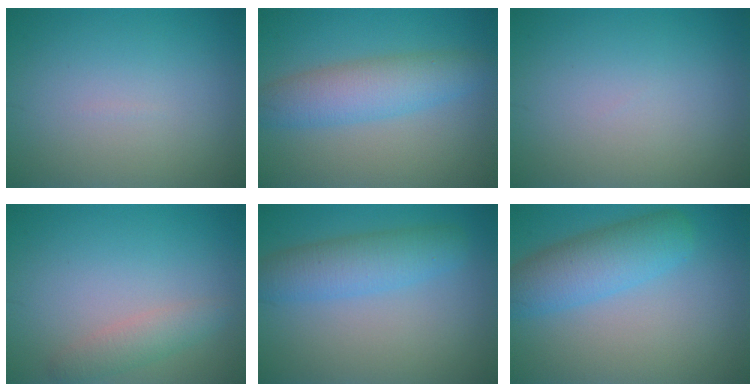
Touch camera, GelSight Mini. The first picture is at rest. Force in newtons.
{"total": 4.8, "press": 4.8, "slide": 0.1}
{"total": 0.0}
{"total": 2.1, "press": 2.1, "slide": 0.1}
{"total": 4.1, "press": 4.1, "slide": 0.2}
{"total": 5.2, "press": 5.2, "slide": 0.1}